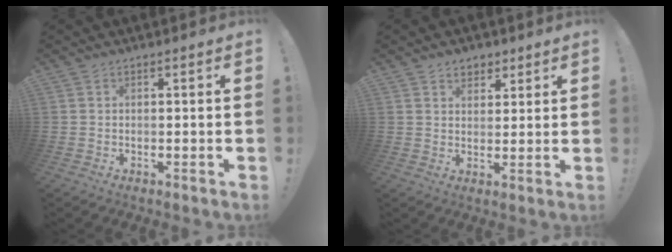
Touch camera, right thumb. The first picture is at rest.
{"total": 4.5, "force": [2.9, 3.3, 1.1], "torque": [-0.008, -0.016, 0.053]}